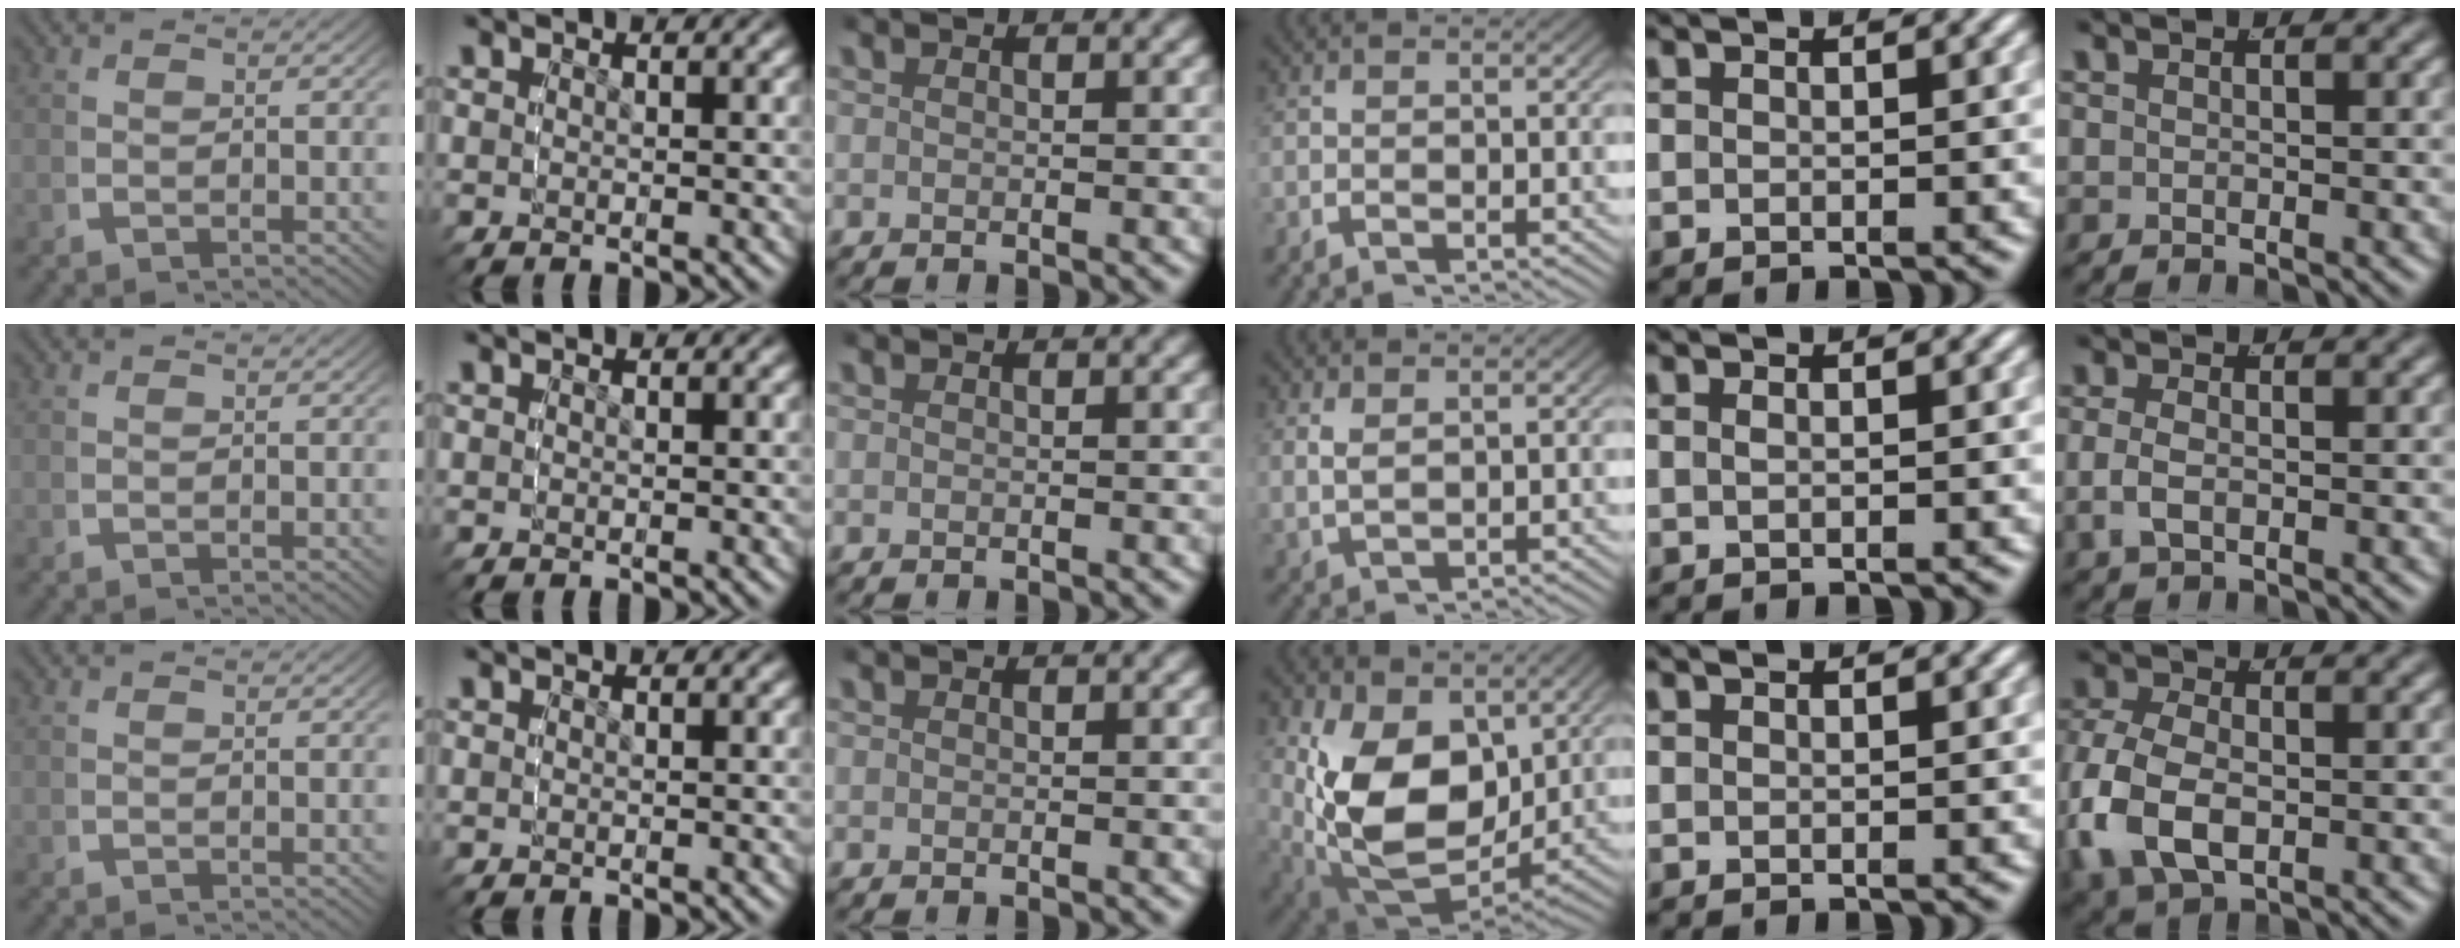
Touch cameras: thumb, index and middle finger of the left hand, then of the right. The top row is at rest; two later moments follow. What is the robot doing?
{"motion": "grasp_and_lifting", "object": "sponge"}